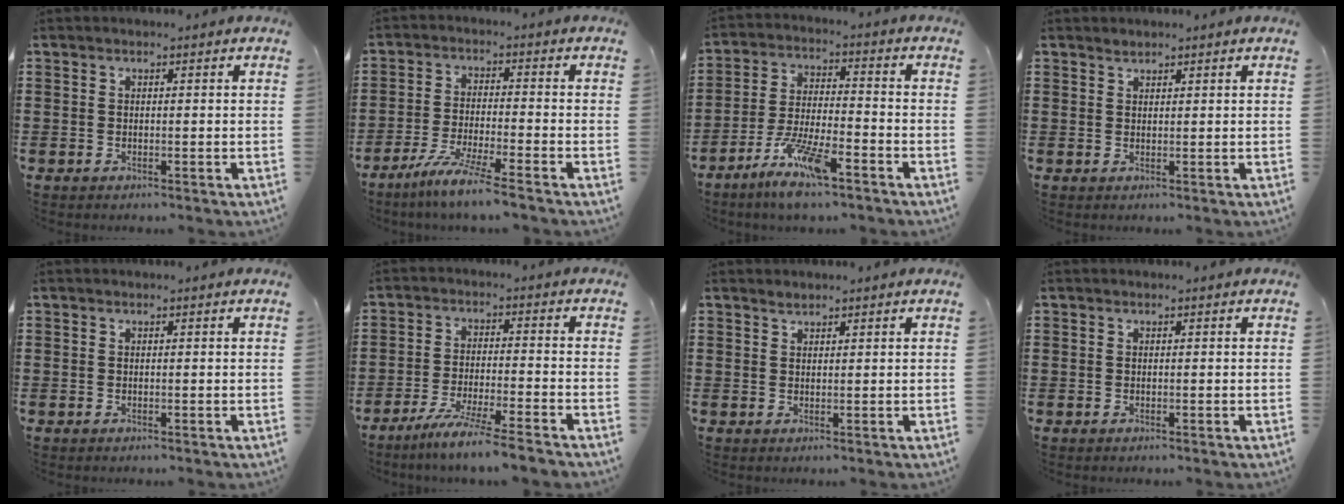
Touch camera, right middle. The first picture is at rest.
{"total": 6.3, "force": [-5.2, -0.5, 3.4], "torque": [-0.073, -0.018, -0.100]}
{"total": 8.9, "force": [-6.3, 1.4, 6.2], "torque": [-0.127, -0.004, -0.119]}
{"total": 1.1, "force": [1.1, 0.1, 0.0], "torque": [-0.002, -0.001, 0.022]}
{"total": 0.0}
{"total": 6.2, "force": [-5.4, -0.7, 3.0], "torque": [-0.057, -0.017, -0.102]}
{"total": 1.2, "force": [1.2, 0.2, 0.1], "torque": [-0.004, 0.000, 0.023]}
{"total": 0.0}